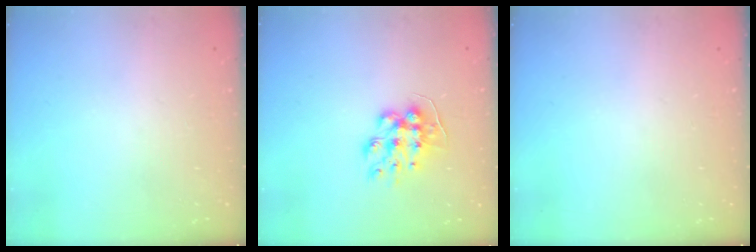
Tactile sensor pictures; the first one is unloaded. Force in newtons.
{"total": 10.0, "press": 10.0, "slide": 0.3}
{"total": 0.0}